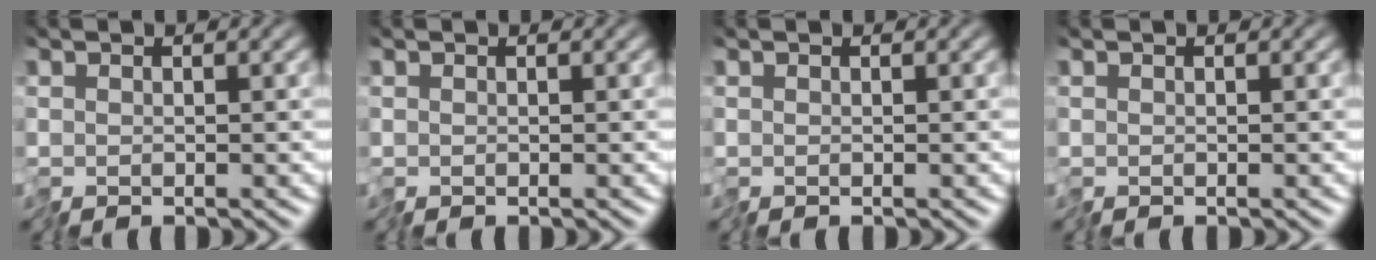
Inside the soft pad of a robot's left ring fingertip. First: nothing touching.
{"total": 0.0}
{"total": 0.0}
{"total": 0.0}